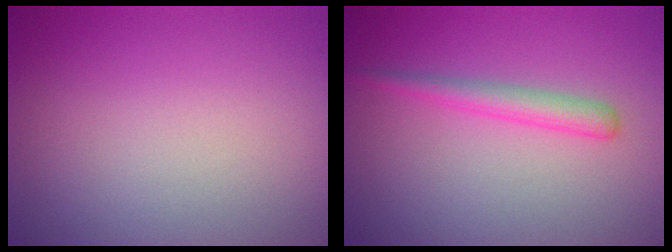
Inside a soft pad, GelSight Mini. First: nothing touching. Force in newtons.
{"total": 2.0, "press": 2.0, "slide": 0.1}